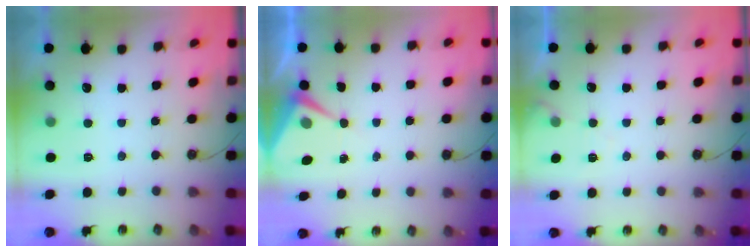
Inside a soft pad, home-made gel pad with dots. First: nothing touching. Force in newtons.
{"total": 6.4, "press": 6.4, "slide": 0.3}
{"total": 4.1, "press": 4.0, "slide": 0.7}